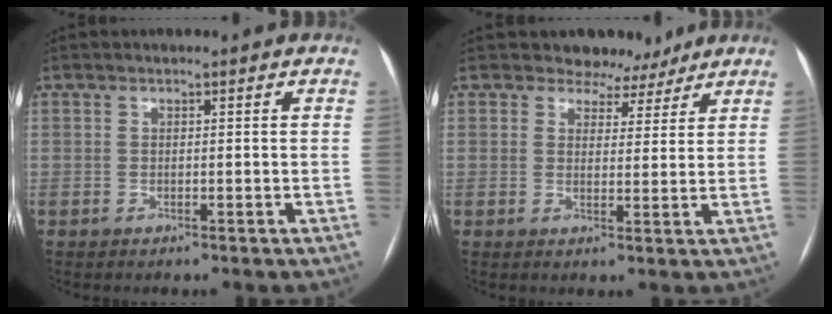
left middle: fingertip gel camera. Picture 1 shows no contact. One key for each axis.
{"total": 5.2, "fx": 4.4, "fy": 2.8, "fz": 0.0, "tx": 0.007, "ty": -0.001, "tz": 0.048}